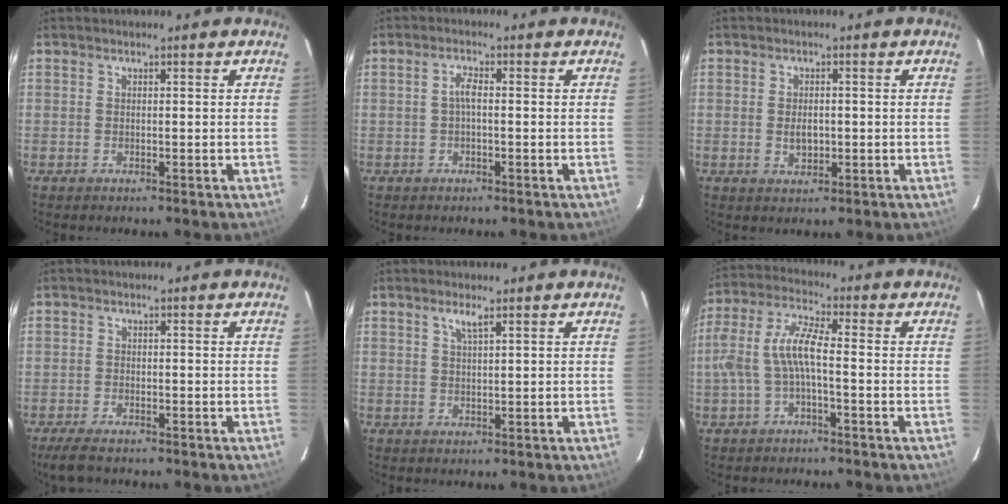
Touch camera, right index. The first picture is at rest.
{"total": 1.8, "force": [-0.3, 0.5, 1.8], "torque": [-0.037, 0.007, -0.006]}
{"total": 2.9, "force": [-0.3, 1.9, 2.1], "torque": [-0.035, -0.002, -0.003]}
{"total": 4.7, "force": [-3.8, 1.3, 2.4], "torque": [-0.063, -0.016, -0.070]}
{"total": 1.9, "force": [1.2, 0.1, 1.5], "torque": [-0.029, 0.002, 0.023]}
{"total": 7.9, "force": [-1.8, 2.0, 7.4], "torque": [-0.169, 0.013, -0.030]}